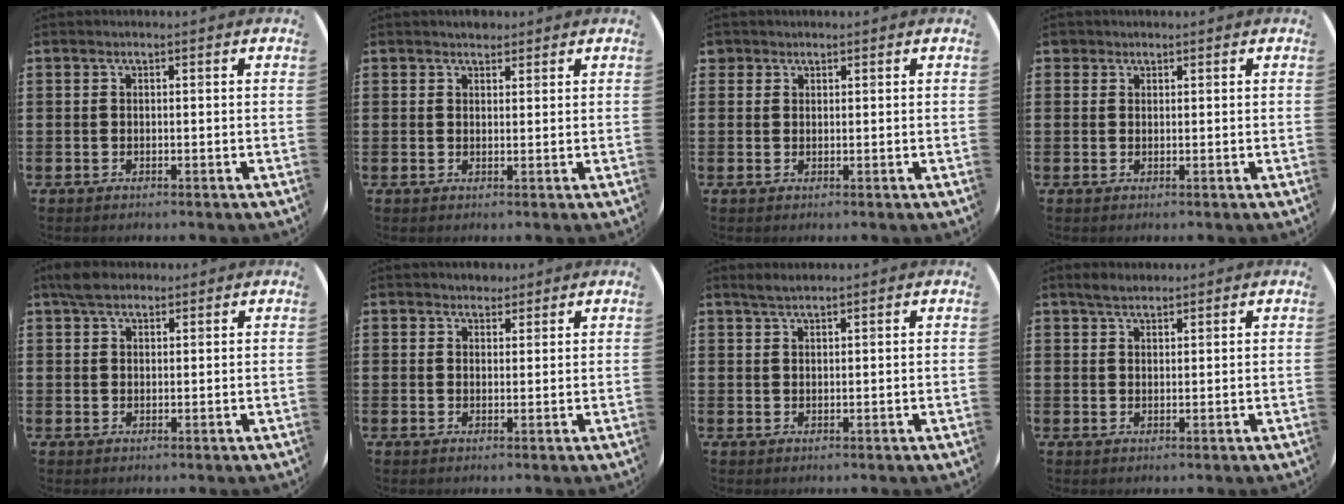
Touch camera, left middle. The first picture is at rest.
{"total": 1.6, "force": [1.5, 0.5, 0.1], "torque": [0.005, 0.000, 0.028]}
{"total": 1.1, "force": [1.0, 0.6, 0.0], "torque": [-0.002, 0.003, 0.019]}
{"total": 1.0, "force": [0.8, 0.5, 0.1], "torque": [-0.004, 0.003, 0.017]}
{"total": 3.3, "force": [2.7, 1.5, 1.2], "torque": [-0.022, 0.003, 0.051]}
{"total": 1.9, "force": [1.8, 0.7, 0.1], "torque": [0.004, 0.001, 0.033]}
{"total": 1.8, "force": [1.6, 0.2, 0.8], "torque": [-0.017, 0.002, 0.030]}
{"total": 2.4, "force": [2.2, 0.7, 0.8], "torque": [-0.011, 0.002, 0.039]}